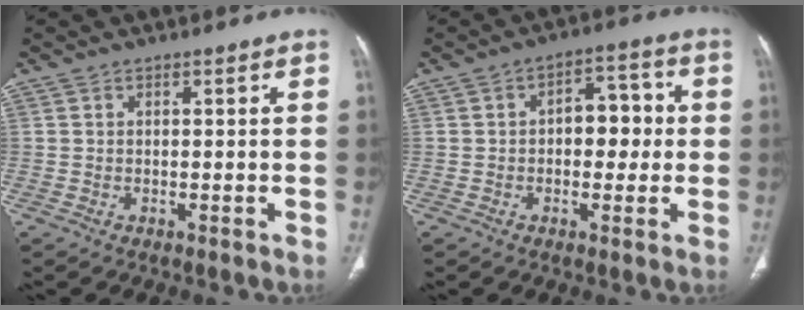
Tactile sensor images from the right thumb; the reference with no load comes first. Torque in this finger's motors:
{"motor_torque": [-0.05, 0.28, -0.14, 0.24, 0.08]}